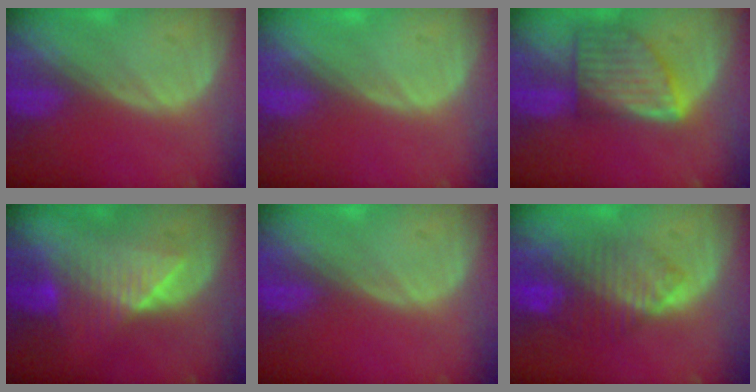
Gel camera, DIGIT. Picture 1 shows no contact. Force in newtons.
{"total": 0.5, "press": 0.1, "slide": 0.5}
{"total": 8.2, "press": 7.4, "slide": 3.5}
{"total": 7.3, "press": 7.2, "slide": 1.5}
{"total": 0.0}
{"total": 8.2, "press": 7.2, "slide": 3.9}